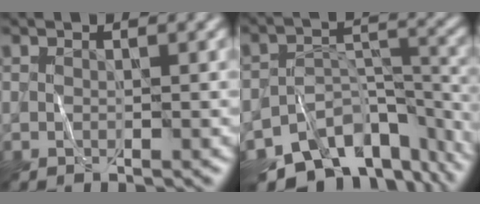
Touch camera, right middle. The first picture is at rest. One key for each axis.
{"total": 12.2, "fx": -9.3, "fy": 6.0, "fz": 5.2, "tx": -0.086, "ty": -0.008, "tz": -0.128}